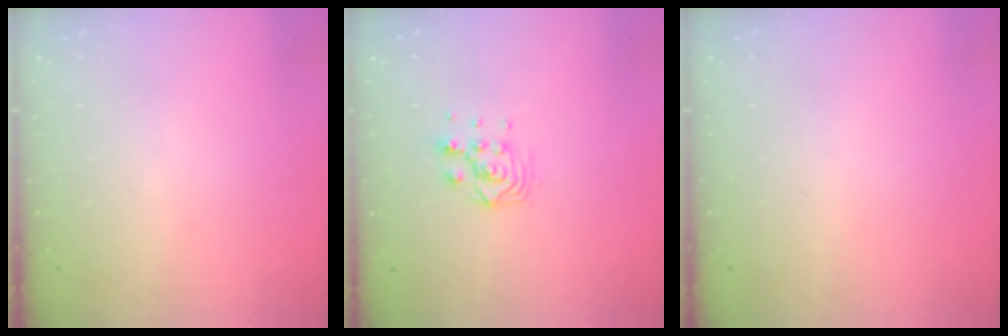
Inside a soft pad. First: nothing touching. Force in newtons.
{"total": 6.6, "press": 6.6, "slide": 0.5}
{"total": 0.0}